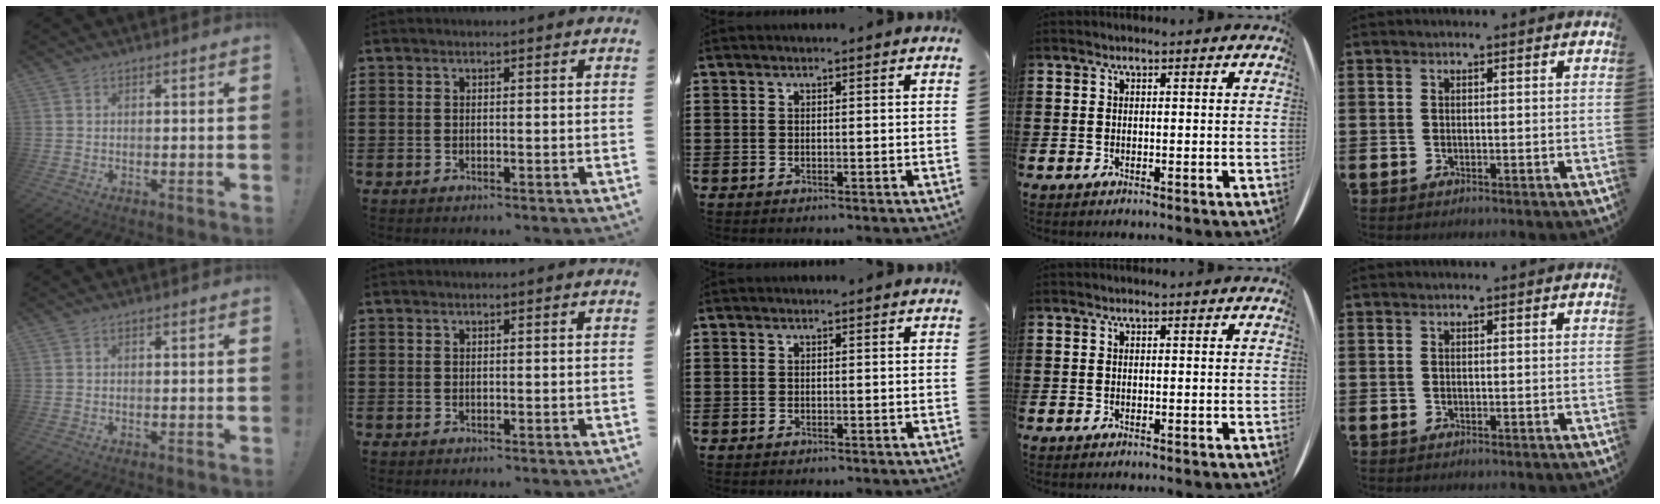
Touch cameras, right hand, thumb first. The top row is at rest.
{}